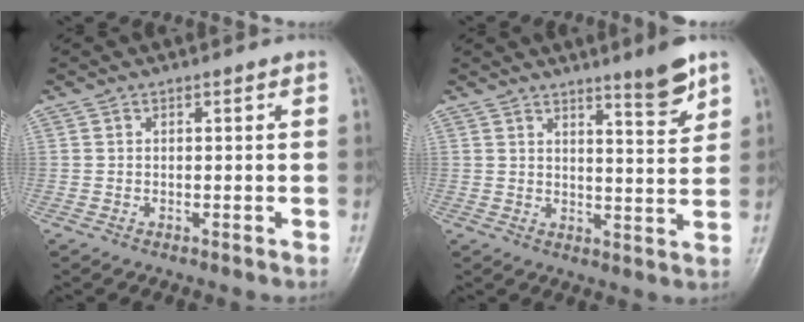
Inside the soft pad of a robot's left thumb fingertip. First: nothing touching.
{"total": 6.5, "force": [4.7, 0.8, 4.5], "torque": [-0.054, -0.040, 0.069]}